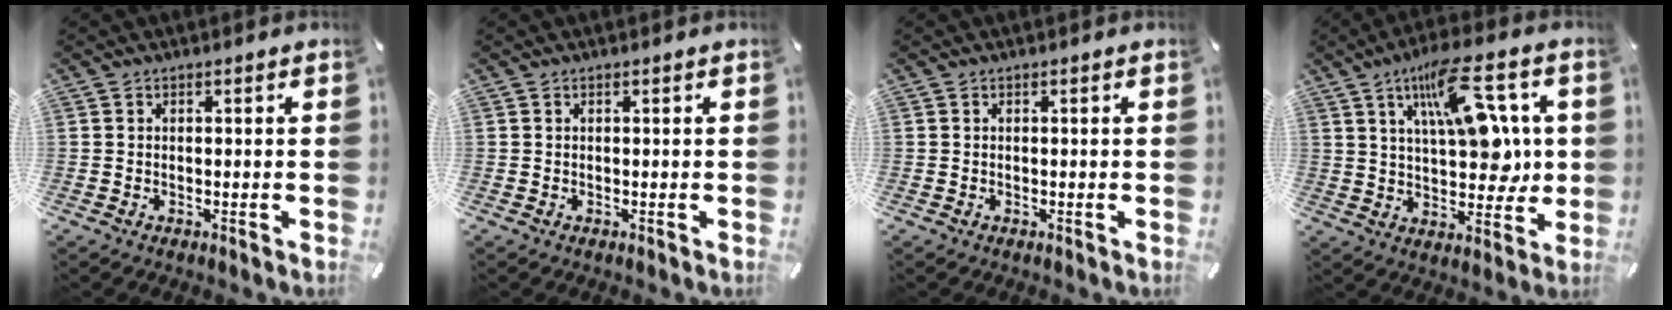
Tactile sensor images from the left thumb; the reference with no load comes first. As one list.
[{"total": 0.0}, {"total": 0.0}, {"total": 17.5, "force": [6.9, 8.0, 13.8], "torque": [-0.202, -0.020, 0.115]}]